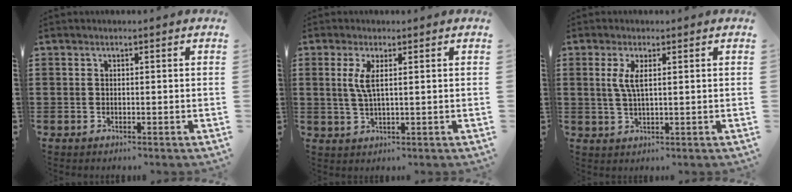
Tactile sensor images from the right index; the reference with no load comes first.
{"total": 3.2, "force": [1.0, 0.6, 2.9], "torque": [-0.068, 0.000, 0.014]}
{"total": 3.2, "force": [1.0, 0.7, 3.0], "torque": [-0.061, 0.004, 0.017]}